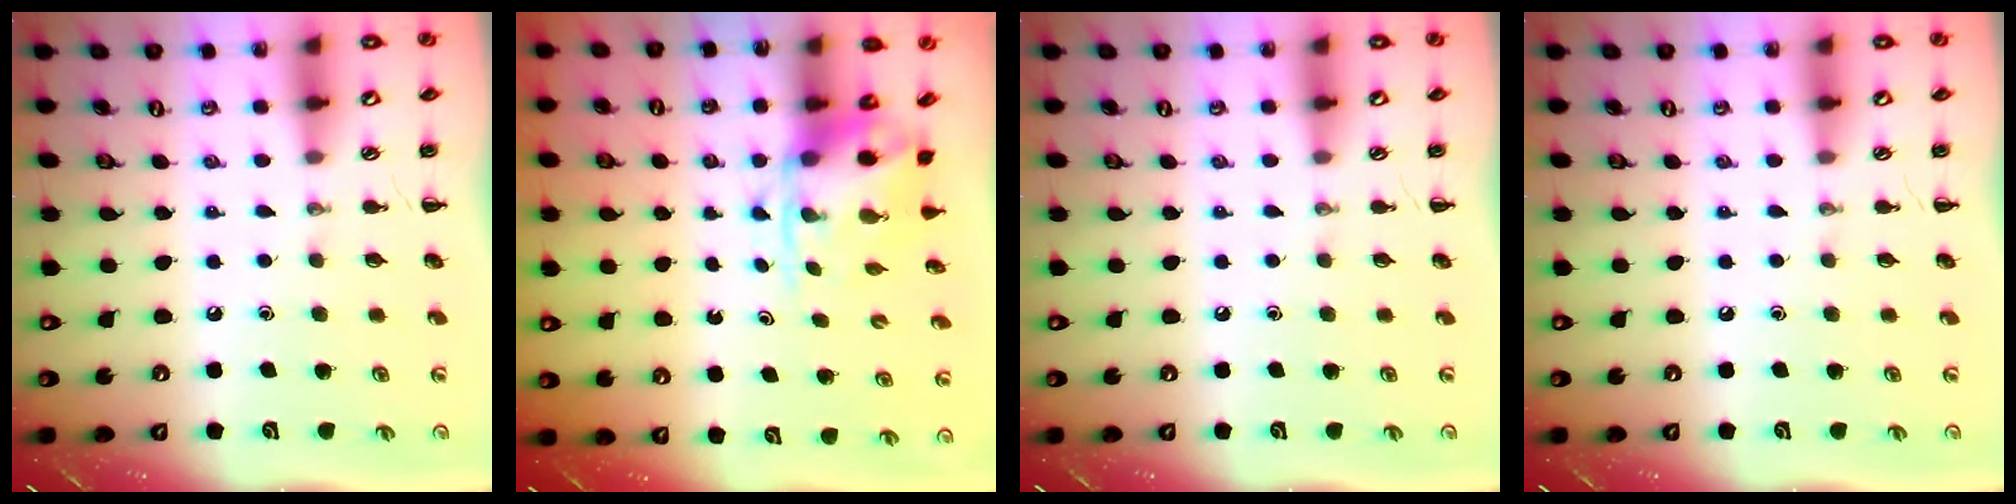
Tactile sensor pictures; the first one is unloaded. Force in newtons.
{"total": 3.9, "press": 3.8, "slide": 0.9}
{"total": 0.0}
{"total": 0.0}